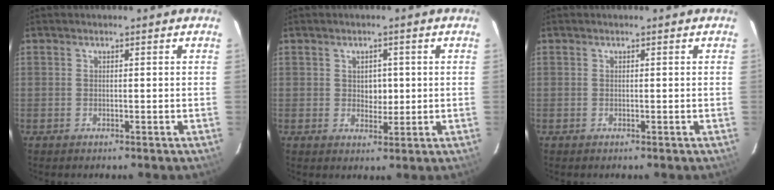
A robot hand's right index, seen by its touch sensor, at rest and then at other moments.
{"total": 3.1, "force": [0.3, 2.6, 1.7], "torque": [-0.022, 0.004, 0.007]}
{"total": 0.0}